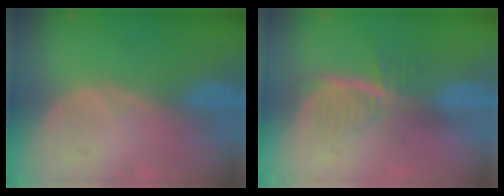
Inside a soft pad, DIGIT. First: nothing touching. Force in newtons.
{"total": 5.9, "press": 5.1, "slide": 3.0}